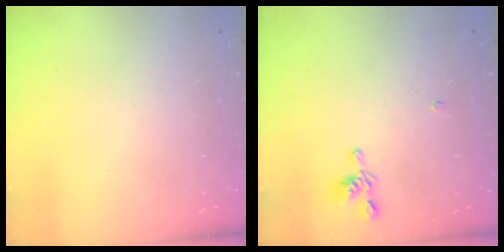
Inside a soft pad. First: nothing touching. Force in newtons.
{"total": 6.1, "press": 6.1, "slide": 0.2}